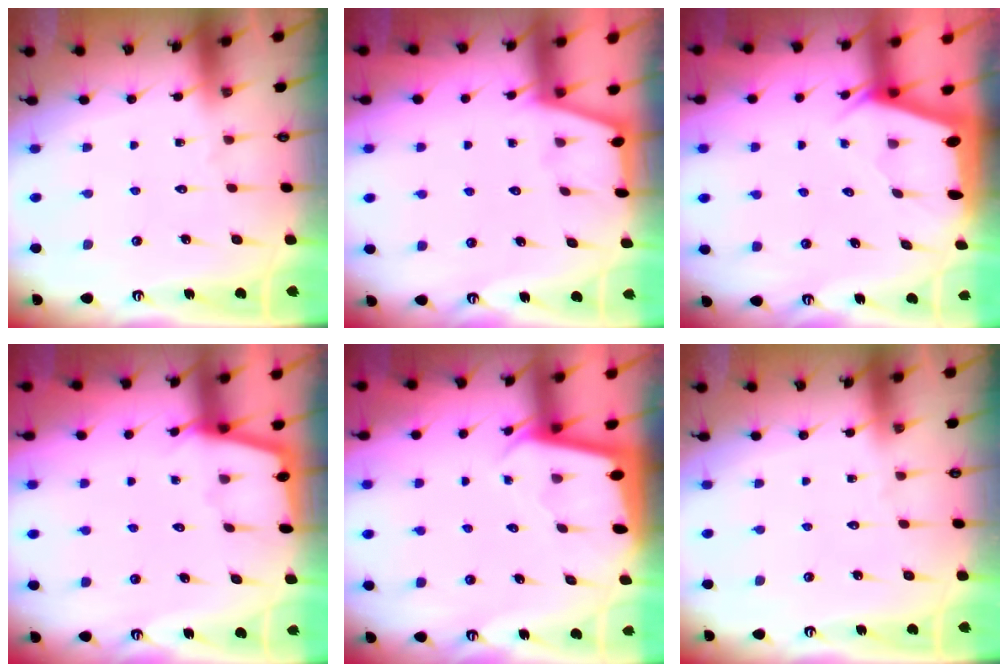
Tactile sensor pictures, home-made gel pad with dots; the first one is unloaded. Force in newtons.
{"total": 1.3, "press": 1.2, "slide": 0.2}
{"total": 2.0, "press": 2.0, "slide": 0.3}
{"total": 1.8, "press": 1.8, "slide": 0.3}
{"total": 1.7, "press": 1.7, "slide": 0.1}
{"total": 0.0}